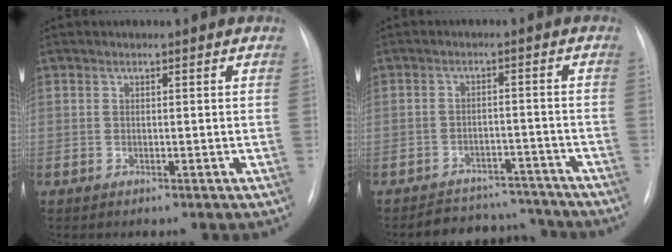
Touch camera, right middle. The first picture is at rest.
{"total": 9.4, "force": [-8.9, 3.1, 0.4], "torque": [0.007, 0.020, -0.117]}